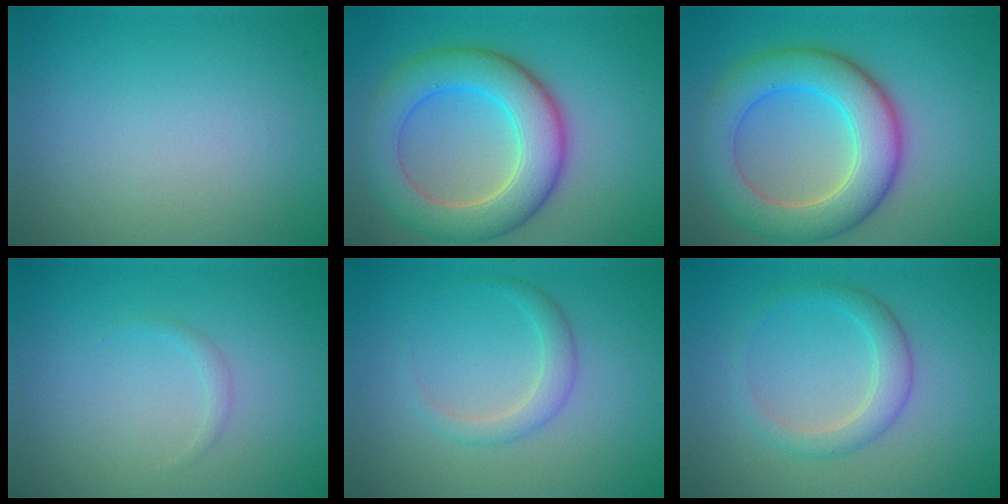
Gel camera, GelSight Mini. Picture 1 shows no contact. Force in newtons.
{"total": 7.9, "press": 7.9, "slide": 0.4}
{"total": 7.9, "press": 7.9, "slide": 0.4}
{"total": 0.6, "press": 0.6, "slide": 0.1}
{"total": 1.9, "press": 1.9, "slide": 0.1}
{"total": 2.6, "press": 2.6, "slide": 0.1}